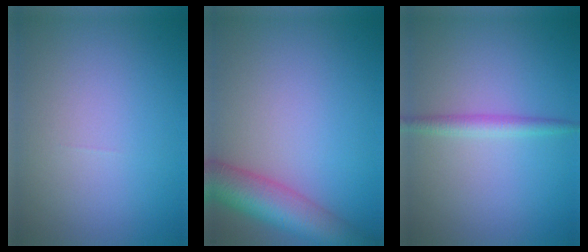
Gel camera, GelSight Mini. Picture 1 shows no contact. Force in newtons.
{"total": 7.4, "press": 7.4, "slide": 0.5}
{"total": 1.8, "press": 1.8, "slide": 0.0}